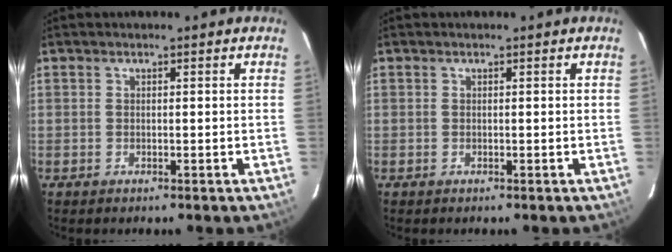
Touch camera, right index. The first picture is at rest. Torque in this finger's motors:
{"motor_torque": [0.00, 0.00, 0.03, 0.00]}